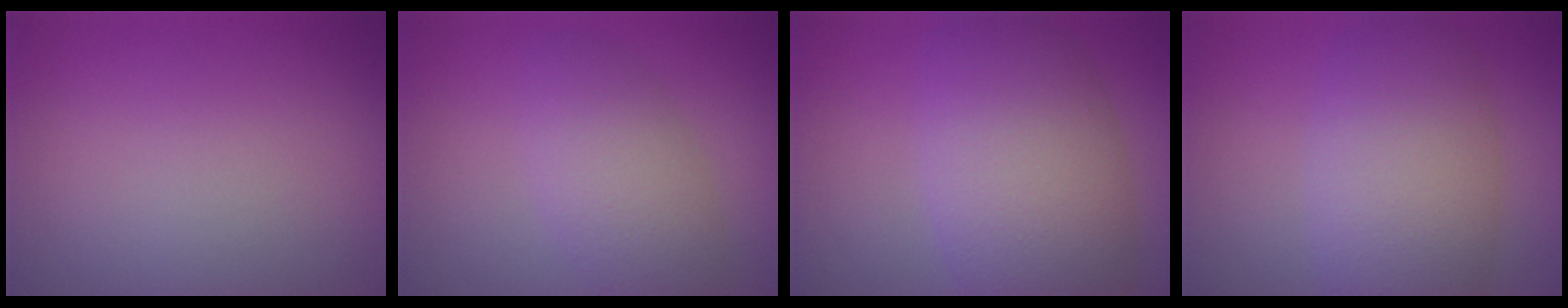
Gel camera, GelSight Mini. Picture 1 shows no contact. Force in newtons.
{"total": 4.4, "press": 4.4, "slide": 0.2}
{"total": 8.7, "press": 8.7, "slide": 0.3}
{"total": 7.3, "press": 7.3, "slide": 0.3}